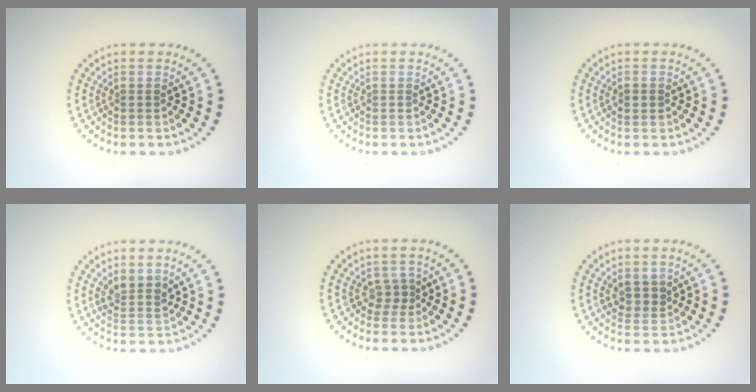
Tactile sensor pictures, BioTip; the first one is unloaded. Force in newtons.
{"total": 0.0}
{"total": 1.1, "press": 1.1, "slide": 0.1}
{"total": 2.3, "press": 1.9, "slide": 1.4}
{"total": 1.2, "press": 0.9, "slide": 0.8}
{"total": 2.2, "press": 2.0, "slide": 1.0}